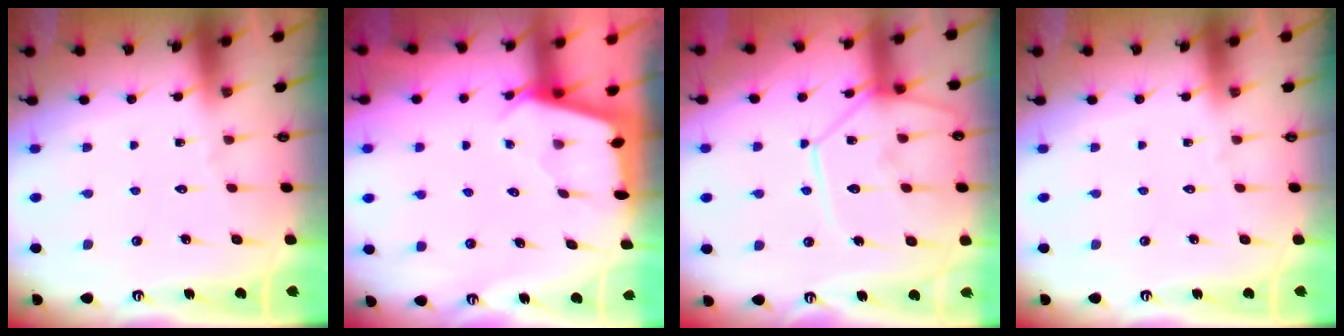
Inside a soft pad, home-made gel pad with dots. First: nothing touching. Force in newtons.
{"total": 2.5, "press": 2.5, "slide": 0.3}
{"total": 12.7, "press": 12.7, "slide": 1.2}
{"total": 0.0}